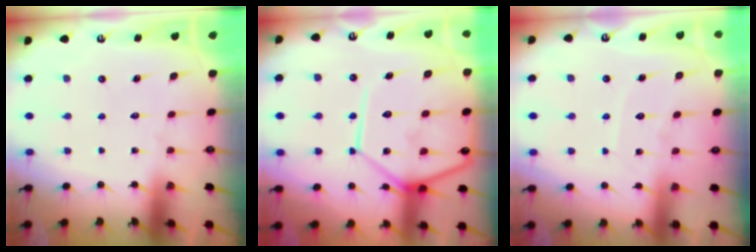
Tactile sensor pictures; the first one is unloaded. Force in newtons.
{"total": 18.6, "press": 18.5, "slide": 2.5}
{"total": 5.9, "press": 5.9, "slide": 0.5}